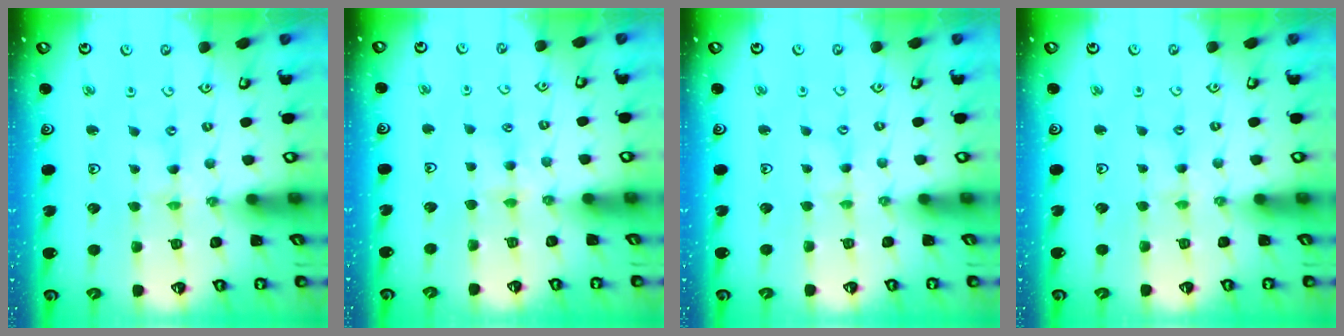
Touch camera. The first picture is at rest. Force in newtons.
{"total": 5.5, "press": 5.4, "slide": 0.9}
{"total": 2.0, "press": 2.0, "slide": 0.3}
{"total": 1.3, "press": 1.2, "slide": 0.3}